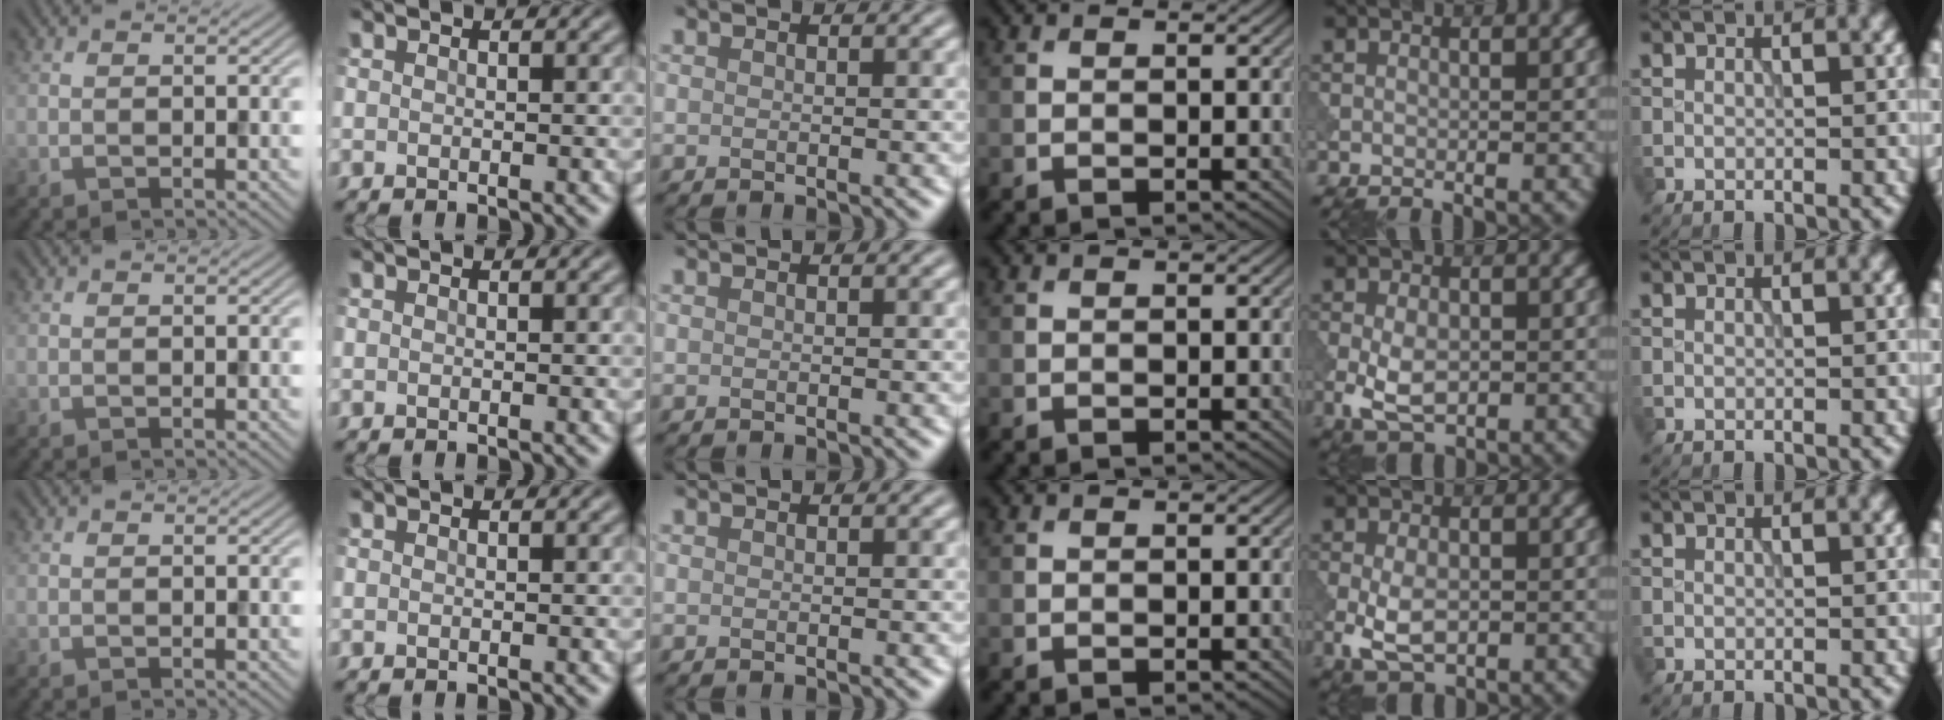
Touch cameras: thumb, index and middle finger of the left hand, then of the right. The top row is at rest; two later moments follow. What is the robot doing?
{"motion": "press", "object": "tv remote"}